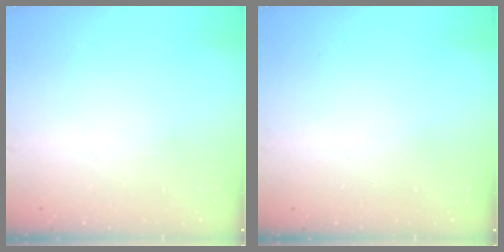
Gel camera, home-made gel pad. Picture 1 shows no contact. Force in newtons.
{"total": 0.0}